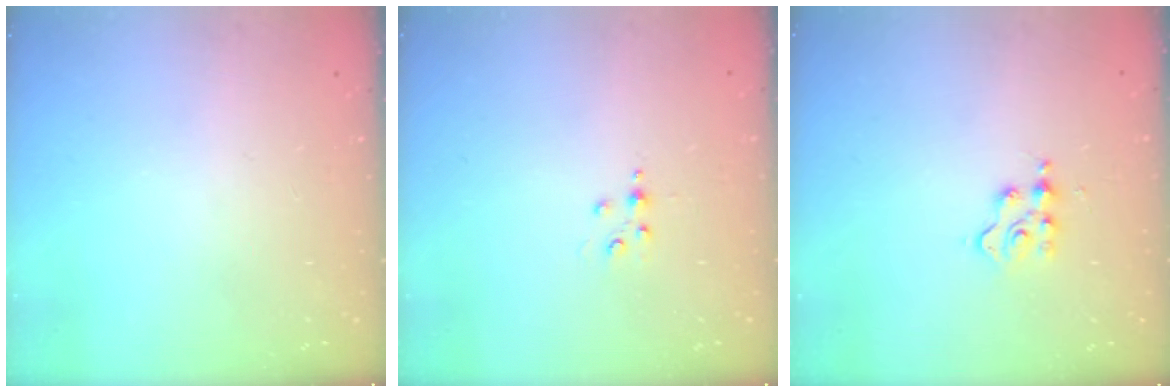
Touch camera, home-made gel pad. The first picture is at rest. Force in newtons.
{"total": 2.8, "press": 2.8, "slide": 0.4}
{"total": 3.3, "press": 3.2, "slide": 0.5}